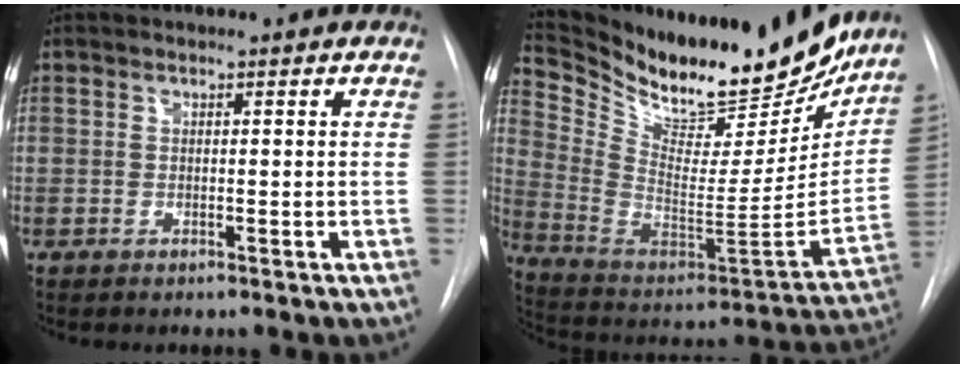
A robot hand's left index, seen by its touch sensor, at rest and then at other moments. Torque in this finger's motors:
{"motor_torque": [0.31, -0.60, 0.09, 0.00]}